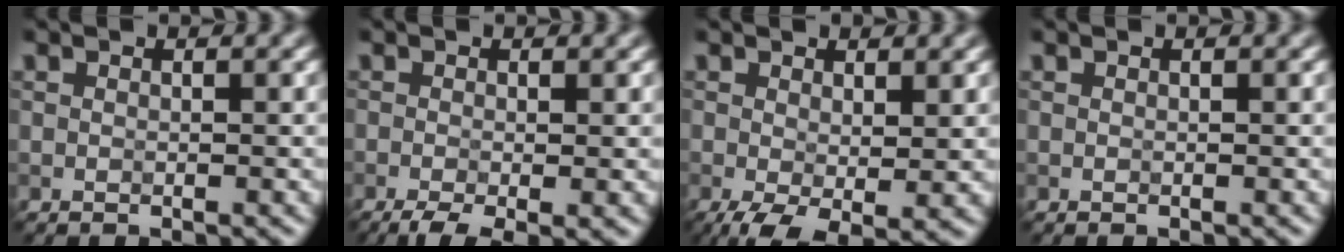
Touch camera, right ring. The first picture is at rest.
{"total": 4.0, "force": [-1.9, 1.1, 3.3], "torque": [-0.055, -0.010, -0.033]}
{"total": 4.3, "force": [-1.1, 1.8, 3.7], "torque": [-0.074, -0.017, -0.018]}
{"total": 0.0}